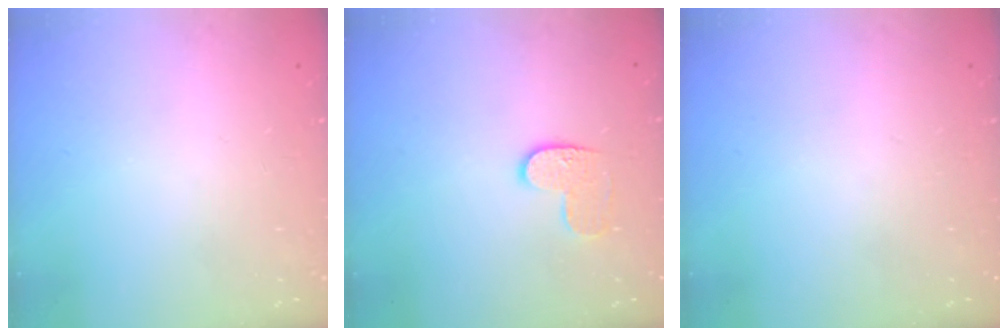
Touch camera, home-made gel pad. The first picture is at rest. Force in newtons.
{"total": 6.8, "press": 6.8, "slide": 0.1}
{"total": 0.0}